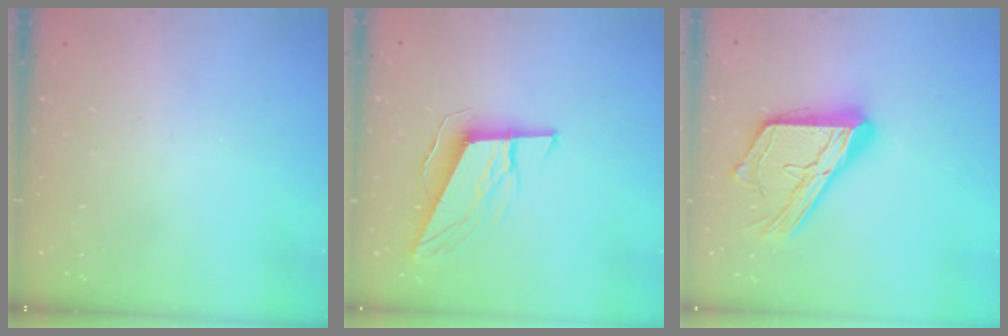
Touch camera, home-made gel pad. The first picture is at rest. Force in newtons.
{"total": 10.3, "press": 10.0, "slide": 2.8}
{"total": 20.1, "press": 20.1, "slide": 1.7}